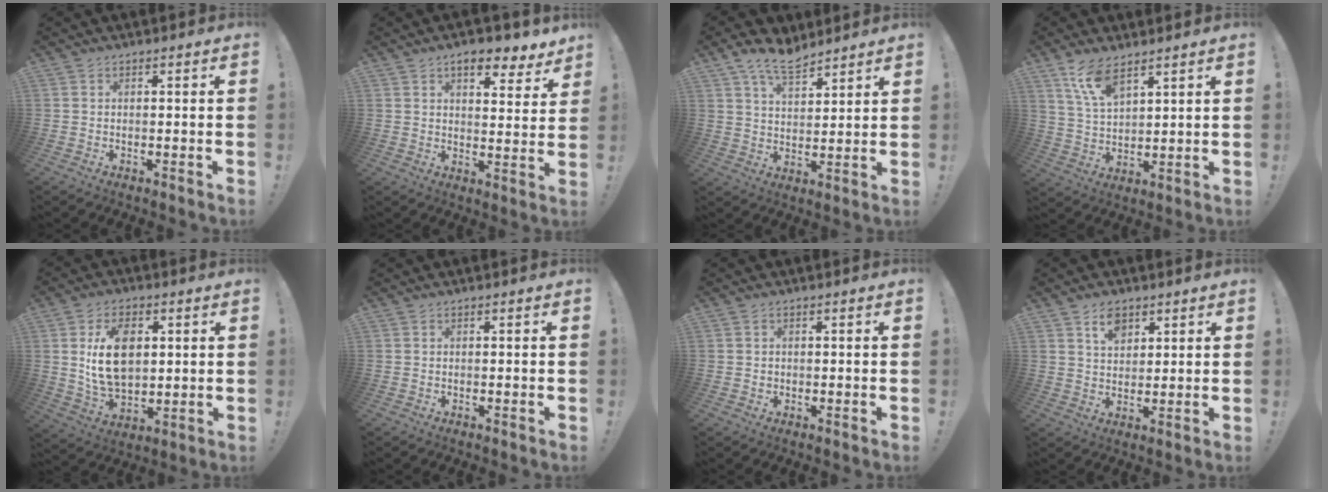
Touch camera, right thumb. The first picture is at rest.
{"total": 8.4, "force": [5.9, 3.2, 5.1], "torque": [-0.065, -0.033, 0.103]}
{"total": 9.4, "force": [7.1, 4.0, 4.7], "torque": [-0.087, -0.035, 0.135]}
{"total": 9.5, "force": [7.0, 3.5, 5.5], "torque": [-0.115, -0.031, 0.133]}
{"total": 14.8, "force": [3.0, 9.8, 10.7], "torque": [-0.180, 0.002, 0.052]}
{"total": 0.0}
{"total": 0.6, "force": [-0.1, 0.5, 0.1], "torque": [-0.007, 0.005, -0.001]}
{"total": 6.5, "force": [3.8, 4.1, 3.3], "torque": [-0.050, -0.011, 0.068]}